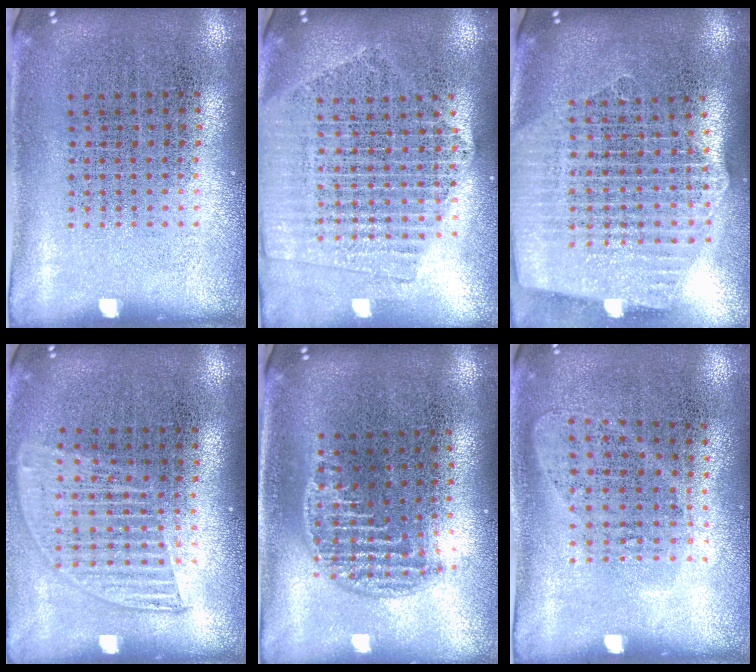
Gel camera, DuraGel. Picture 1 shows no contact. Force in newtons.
{"total": 2.1, "press": 1.9, "slide": 0.9}
{"total": 2.6, "press": 2.2, "slide": 1.3}
{"total": 1.3, "press": 1.1, "slide": 0.6}
{"total": 1.3, "press": 1.1, "slide": 0.6}
{"total": 0.9, "press": 0.8, "slide": 0.4}